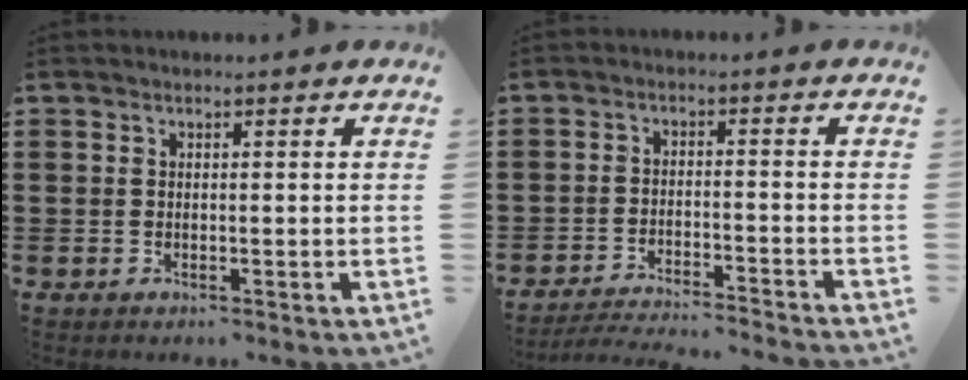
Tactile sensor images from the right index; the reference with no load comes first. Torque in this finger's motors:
{"motor_torque": [0.92, 1.22, -0.29, 0.01]}